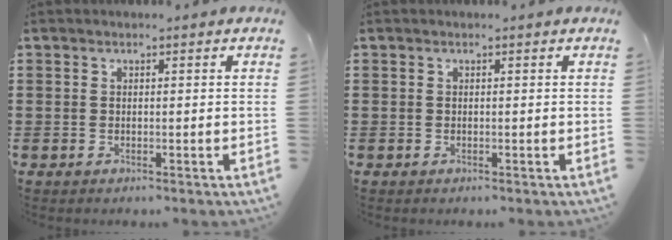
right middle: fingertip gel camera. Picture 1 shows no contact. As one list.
[{"total": 0.0}]